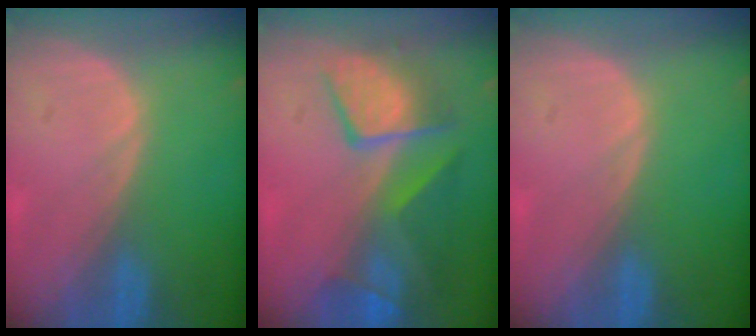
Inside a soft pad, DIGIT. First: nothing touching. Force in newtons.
{"total": 10.1, "press": 8.7, "slide": 5.0}
{"total": 0.0}